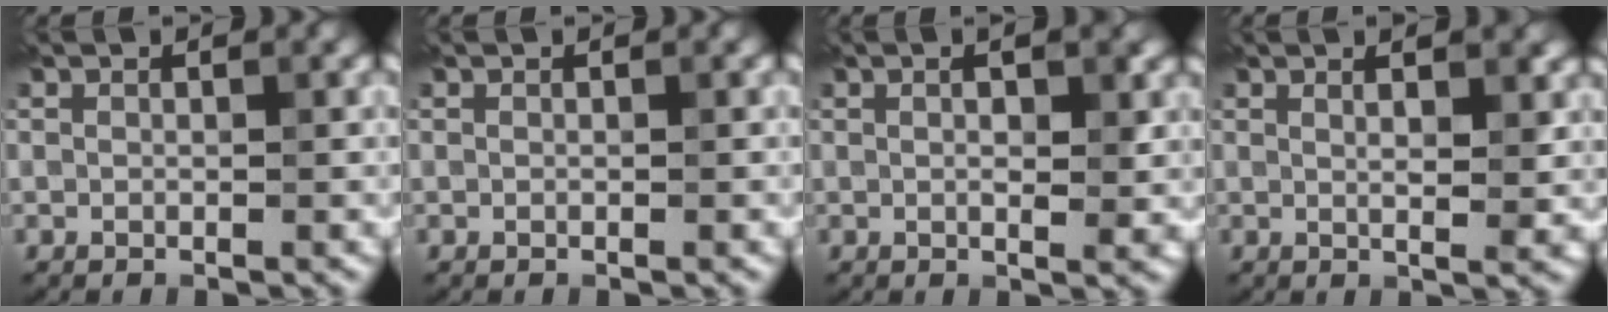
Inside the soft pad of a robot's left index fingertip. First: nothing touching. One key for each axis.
{"total": 0.0}
{"total": 3.2, "fx": 0.7, "fy": 0.9, "fz": 3.0, "tx": -0.036, "ty": -0.002, "tz": 0.006}
{"total": 4.5, "fx": 1.9, "fy": 1.7, "fz": 3.8, "tx": -0.030, "ty": 0.011, "tz": 0.008}